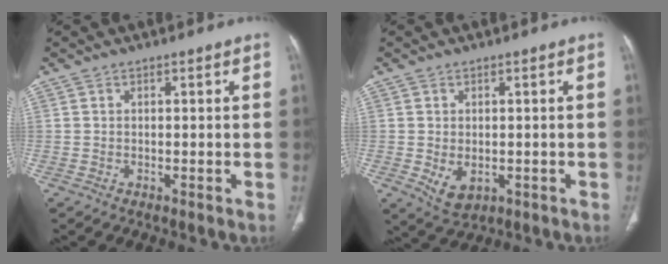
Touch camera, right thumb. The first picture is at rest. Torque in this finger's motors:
{"motor_torque": [-0.30, 0.30, -0.13, 0.09, 0.12]}